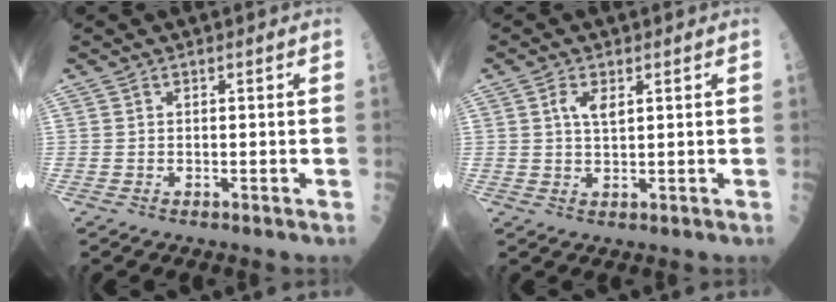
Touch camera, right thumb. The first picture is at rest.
{"total": 3.3, "force": [1.1, 1.5, 2.7], "torque": [-0.048, -0.005, 0.020]}